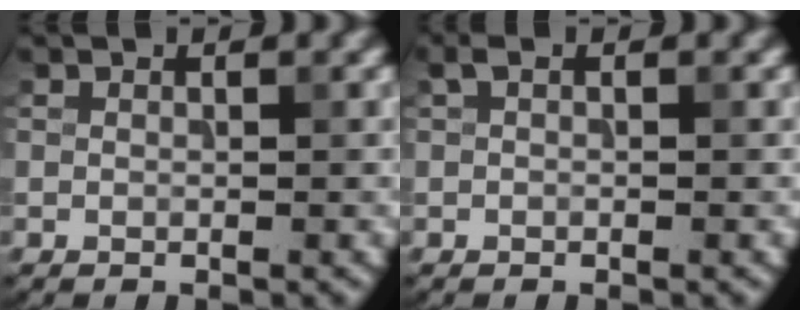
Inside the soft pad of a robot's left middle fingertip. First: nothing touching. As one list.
[{"total": 0.8, "force": [0.2, 0.4, 0.7], "torque": [-0.015, 0.005, 0.003]}]